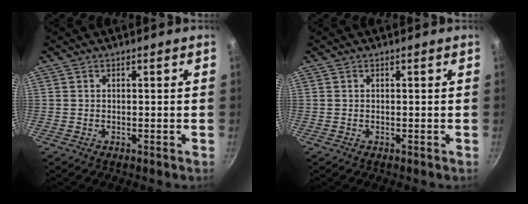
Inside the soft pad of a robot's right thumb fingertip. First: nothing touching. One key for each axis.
{"total": 0.0}